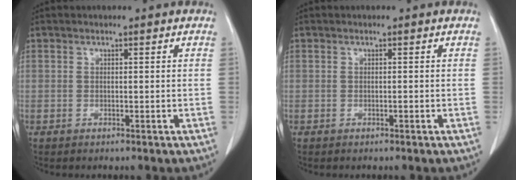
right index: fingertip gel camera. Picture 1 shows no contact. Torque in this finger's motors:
{"motor_torque": [0.07, -0.02, 0.01, 0.00]}